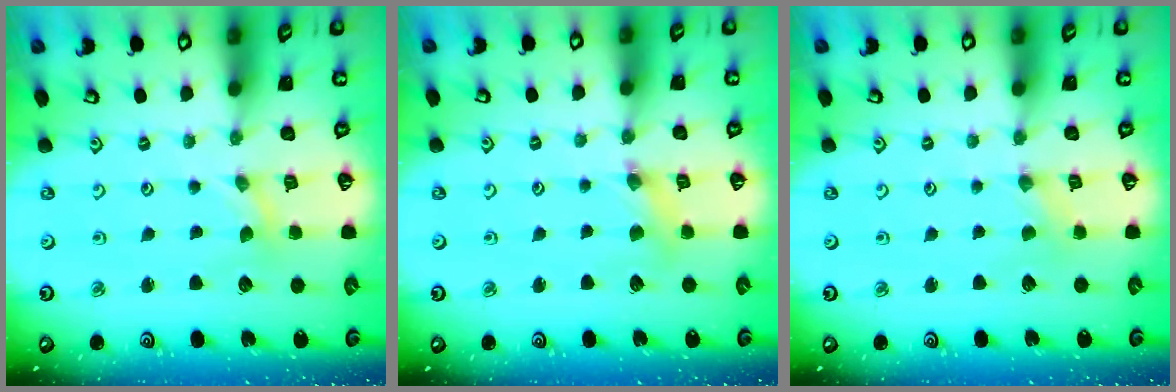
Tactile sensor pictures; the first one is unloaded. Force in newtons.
{"total": 4.4, "press": 4.4, "slide": 0.4}
{"total": 0.0}